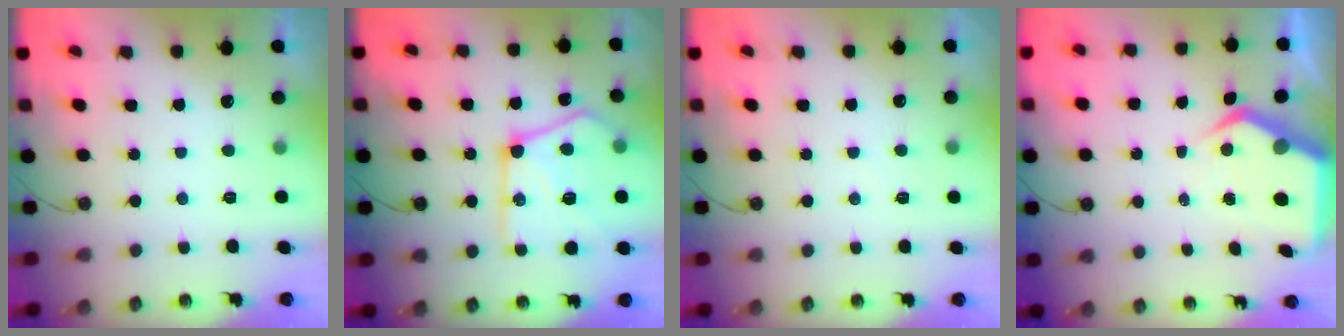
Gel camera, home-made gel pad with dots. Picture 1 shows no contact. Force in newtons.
{"total": 24.3, "press": 24.2, "slide": 2.5}
{"total": 3.5, "press": 3.5, "slide": 0.5}
{"total": 7.5, "press": 7.4, "slide": 0.9}